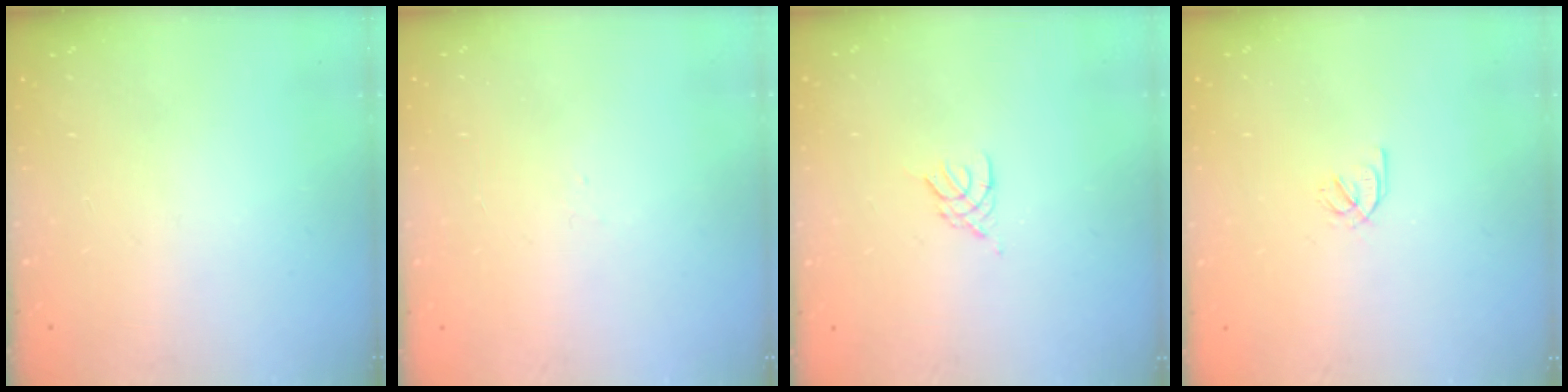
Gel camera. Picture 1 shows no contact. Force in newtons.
{"total": 1.6, "press": 1.5, "slide": 0.4}
{"total": 2.4, "press": 2.3, "slide": 0.5}
{"total": 2.1, "press": 1.9, "slide": 0.8}